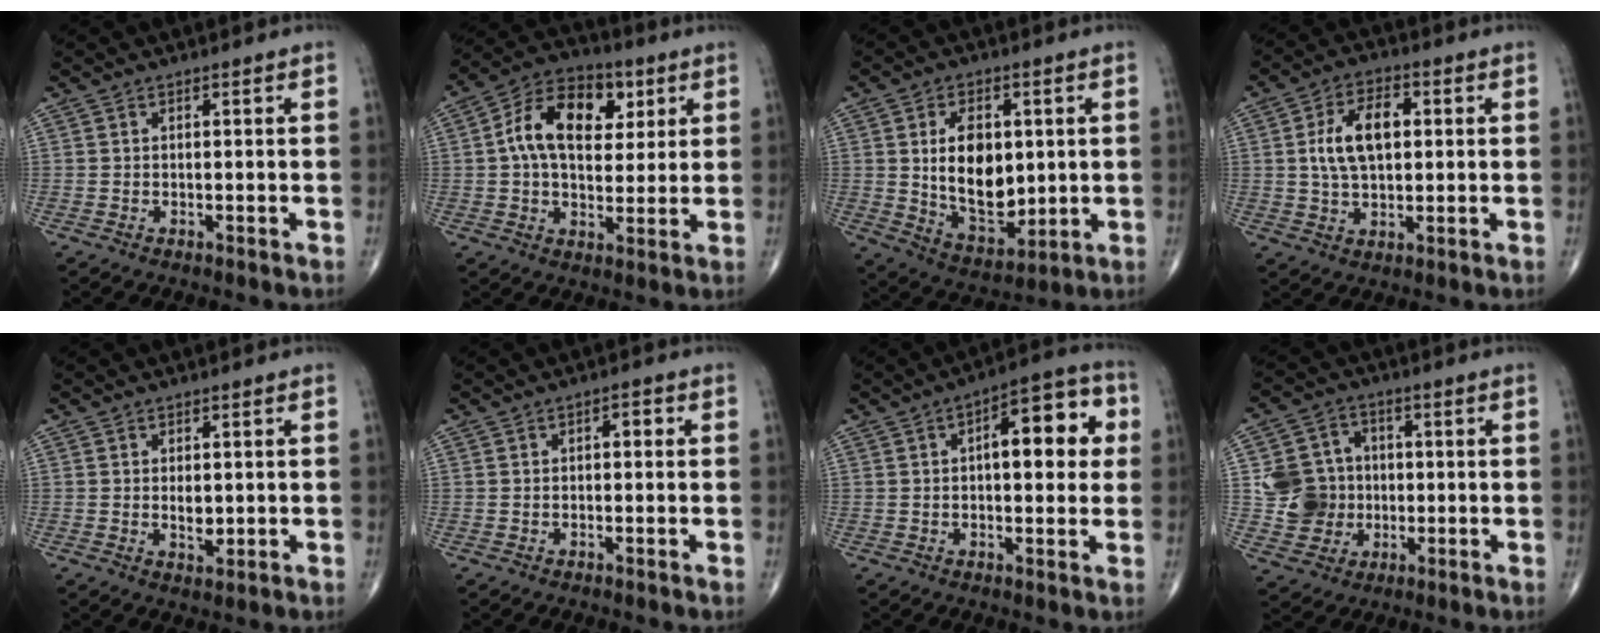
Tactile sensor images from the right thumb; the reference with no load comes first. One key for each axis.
{"total": 15.2, "fx": 4.0, "fy": 9.5, "fz": 11.2, "tx": -0.163, "ty": 0.007, "tz": 0.059}
{"total": 14.2, "fx": 1.6, "fy": 8.7, "fz": 11.1, "tx": -0.150, "ty": -0.019, "tz": 0.040}
{"total": 10.4, "fx": 1.6, "fy": 5.8, "fz": 8.4, "tx": -0.147, "ty": 0.009, "tz": 0.028}
{"total": 3.0, "fx": 0.1, "fy": 1.7, "fz": 2.5, "tx": -0.032, "ty": -0.006, "tz": 0.006}
{"total": 1.6, "fx": 0.2, "fy": 0.9, "fz": 1.4, "tx": -0.012, "ty": 0.008, "tz": -0.003}
{"total": 13.2, "fx": 2.3, "fy": 5.7, "fz": 11.7, "tx": -0.125, "ty": 0.022, "tz": 0.026}
{"total": 10.4, "fx": 0.0, "fy": 9.7, "fz": 3.8, "tx": -0.036, "ty": 0.012, "tz": 0.003}